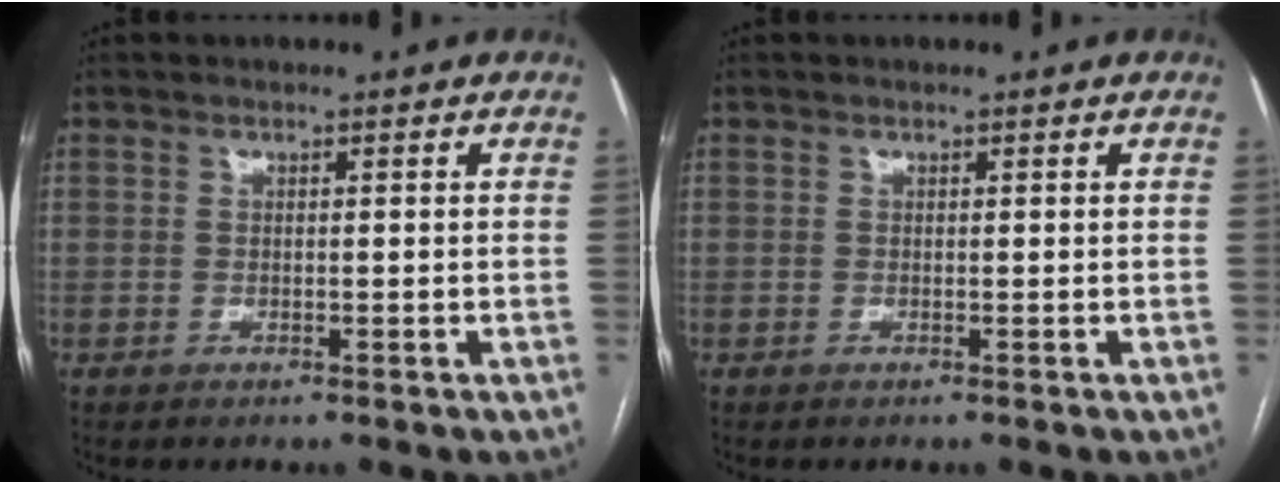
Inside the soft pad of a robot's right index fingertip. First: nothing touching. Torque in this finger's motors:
{"motor_torque": [-0.03, -0.04, -0.02, 0.01]}